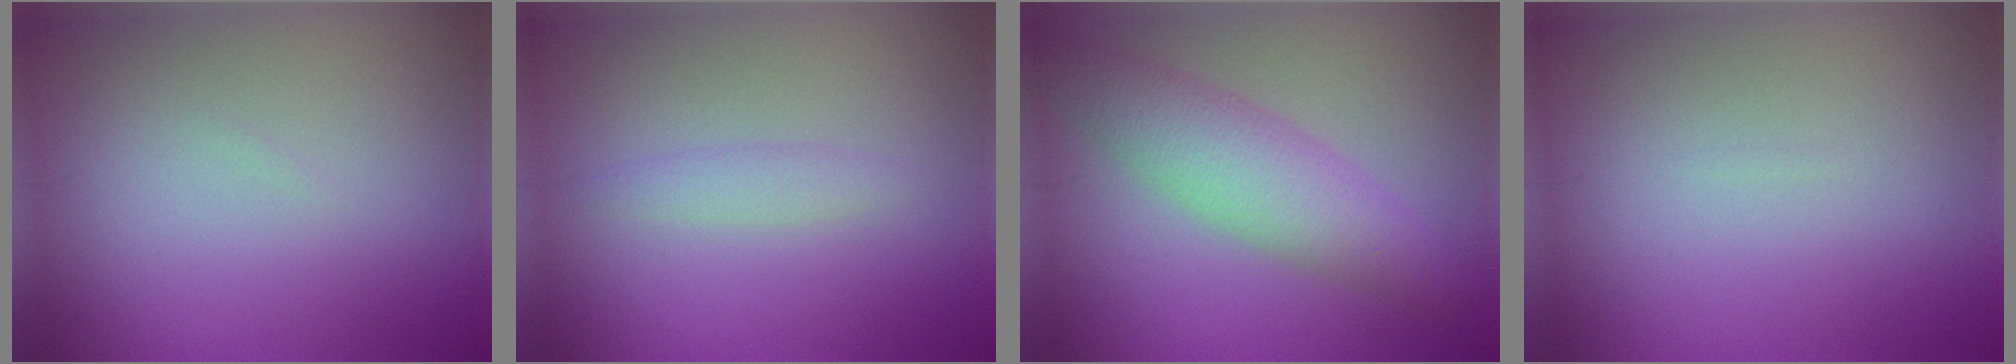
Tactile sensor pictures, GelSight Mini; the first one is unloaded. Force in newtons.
{"total": 1.3, "press": 1.3, "slide": 0.2}
{"total": 5.5, "press": 5.5, "slide": 0.2}
{"total": 0.0}